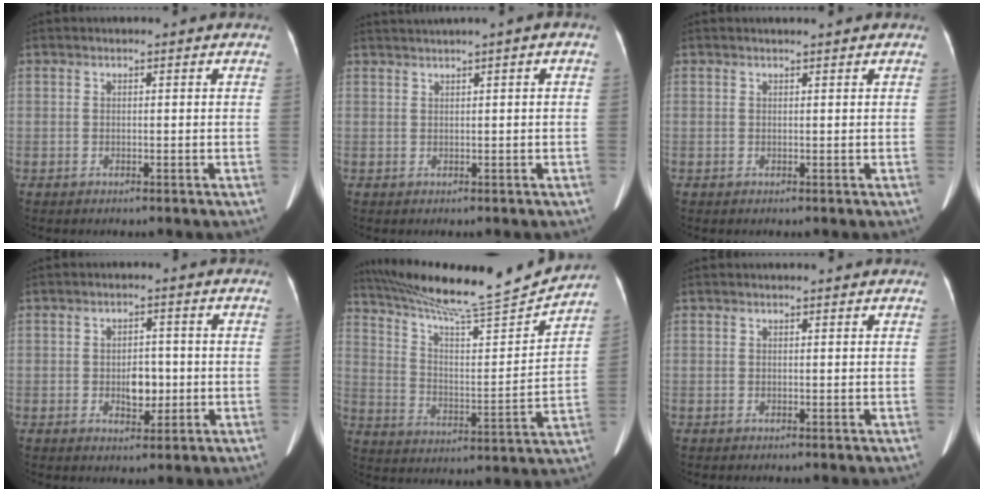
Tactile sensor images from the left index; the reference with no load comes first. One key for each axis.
{"total": 2.5, "fx": 1.3, "fy": -0.4, "fz": 2.1, "tx": -0.046, "ty": 0.015, "tz": 0.031}
{"total": 1.1, "fx": 1.0, "fy": -0.1, "fz": 0.4, "tx": -0.005, "ty": 0.009, "tz": 0.018}
{"total": 4.1, "fx": -0.7, "fy": 2.4, "fz": 3.2, "tx": -0.048, "ty": 0.003, "tz": -0.007}
{"total": 18.8, "fx": 17.5, "fy": -0.8, "fz": 7.1, "tx": -0.128, "ty": -0.029, "tz": 0.271}
{"total": 1.0, "fx": 1.0, "fy": 0.1, "fz": 0.4, "tx": -0.007, "ty": 0.010, "tz": 0.015}